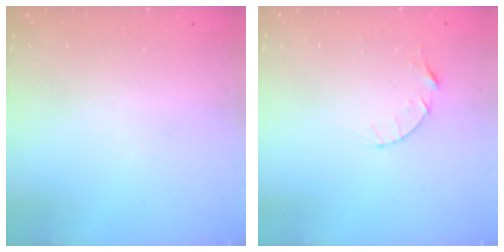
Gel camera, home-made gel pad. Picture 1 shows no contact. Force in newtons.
{"total": 4.3, "press": 4.2, "slide": 0.4}